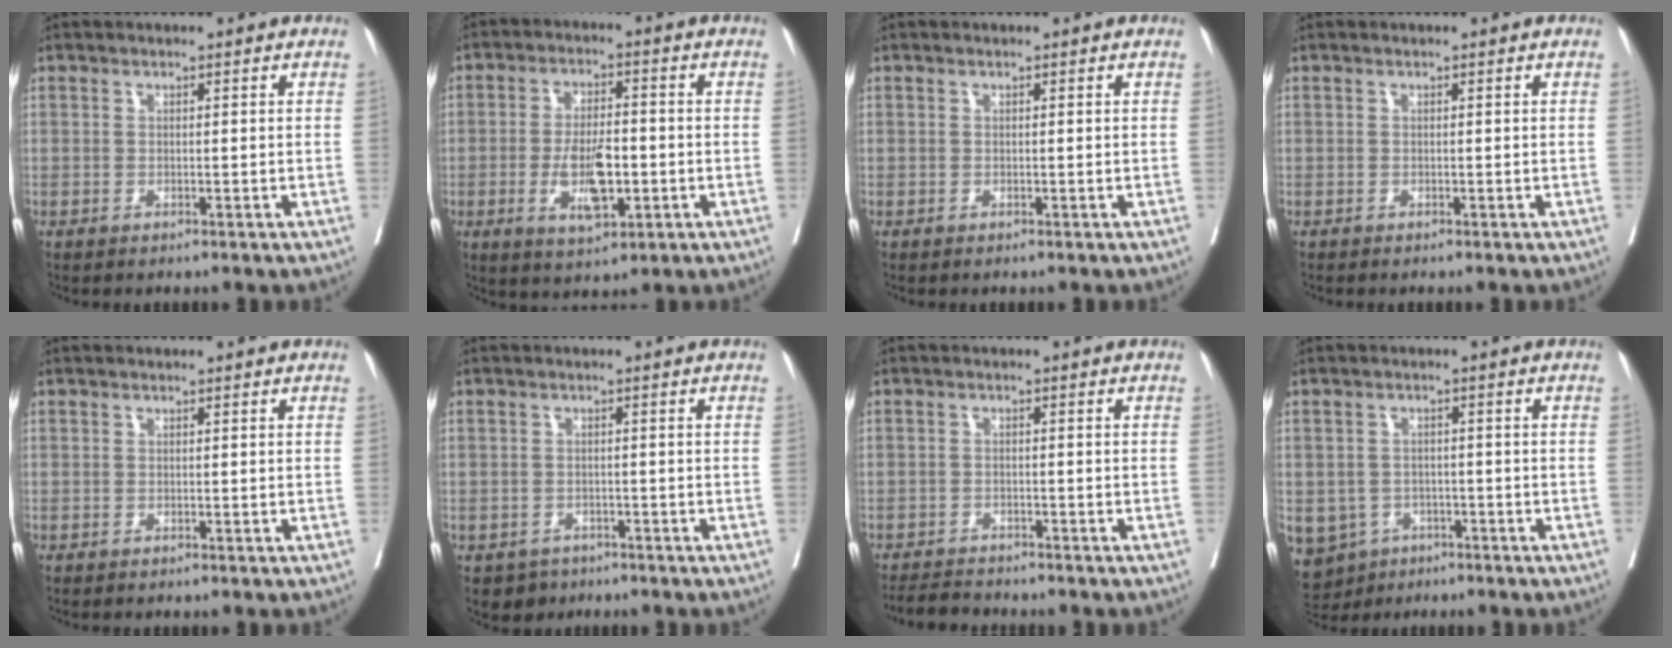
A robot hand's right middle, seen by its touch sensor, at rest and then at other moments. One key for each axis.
{"total": 8.2, "fx": -2.0, "fy": 2.8, "fz": 7.4, "tx": -0.140, "ty": -0.006, "tz": -0.028}
{"total": 0.0}
{"total": 0.0}
{"total": 0.0}
{"total": 3.2, "fx": -2.0, "fy": 2.5, "fz": 0.3, "tx": -0.003, "ty": 0.005, "tz": -0.029}
{"total": 4.0, "fx": -3.9, "fy": 0.6, "fz": 0.6, "tx": -0.009, "ty": -0.013, "tz": -0.066}
{"total": 7.3, "fx": -3.7, "fy": 6.2, "fz": 0.8, "tx": -0.037, "ty": 0.000, "tz": -0.049}